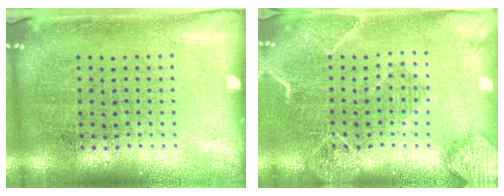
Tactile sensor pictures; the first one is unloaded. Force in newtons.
{"total": 2.3, "press": 2.0, "slide": 1.0}